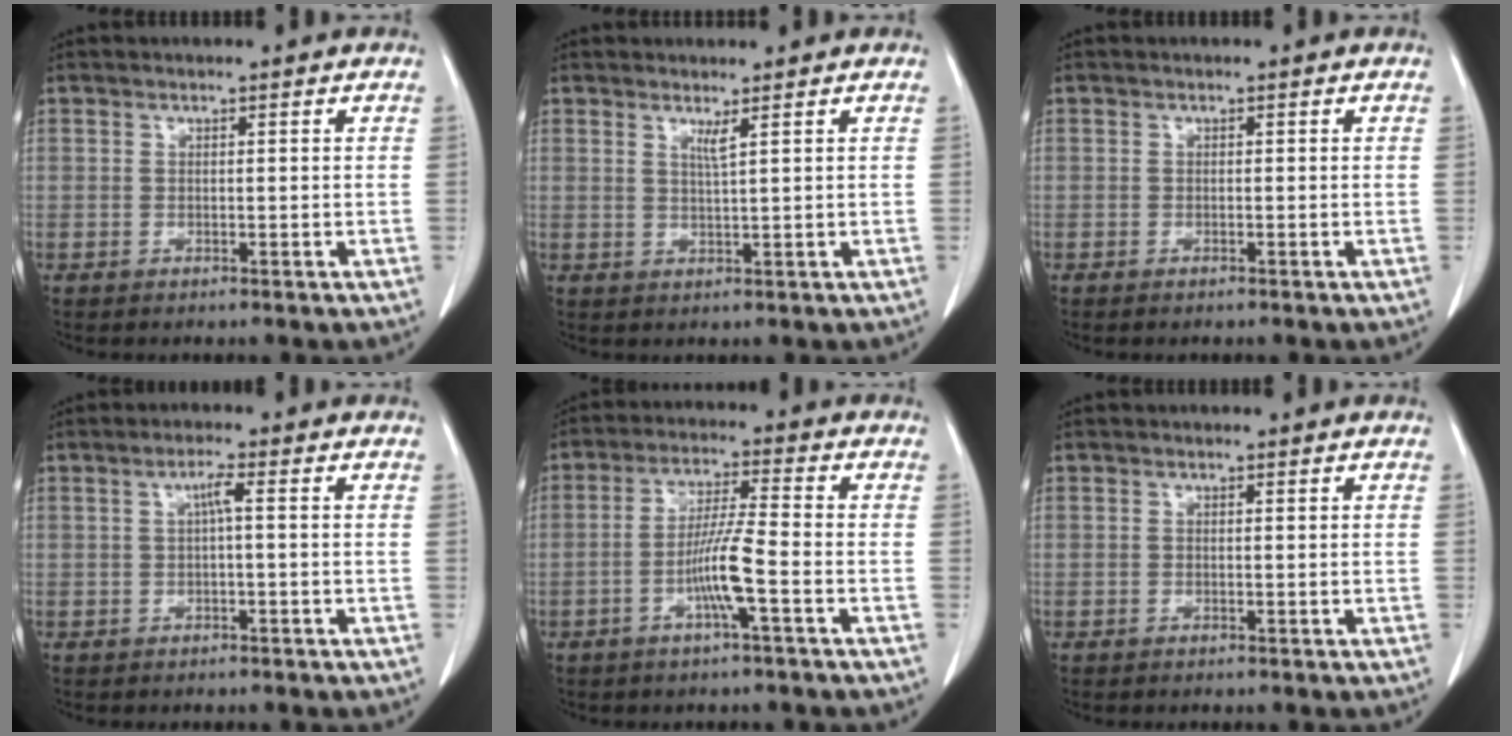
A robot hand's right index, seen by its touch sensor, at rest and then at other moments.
{"total": 1.6, "force": [1.0, -0.4, 1.1], "torque": [-0.025, -0.012, 0.020]}
{"total": 0.6, "force": [-0.5, 0.1, 0.3], "torque": [-0.009, -0.002, -0.006]}
{"total": 2.0, "force": [0.2, 0.1, 2.0], "torque": [-0.036, 0.004, 0.003]}
{"total": 7.0, "force": [-2.5, -0.3, 6.6], "torque": [-0.131, 0.001, -0.048]}
{"total": 0.0}